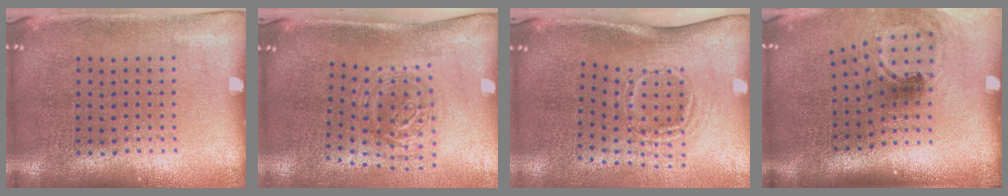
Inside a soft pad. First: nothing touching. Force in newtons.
{"total": 1.2, "press": 1.1, "slide": 0.6}
{"total": 1.8, "press": 1.2, "slide": 1.4}
{"total": 1.5, "press": 1.2, "slide": 1.0}